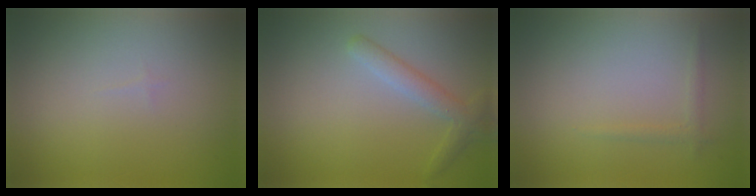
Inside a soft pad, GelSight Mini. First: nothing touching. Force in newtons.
{"total": 2.2, "press": 2.2, "slide": 0.1}
{"total": 0.9, "press": 0.9, "slide": 0.1}